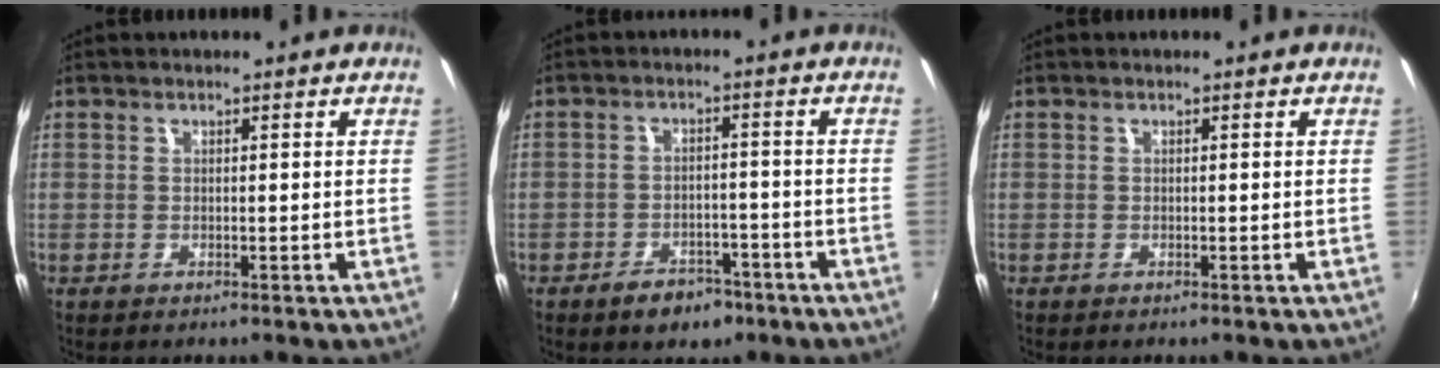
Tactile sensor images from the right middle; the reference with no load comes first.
{"total": 6.4, "force": [-4.4, 3.8, 2.7], "torque": [-0.064, 0.008, -0.056]}
{"total": 0.0}